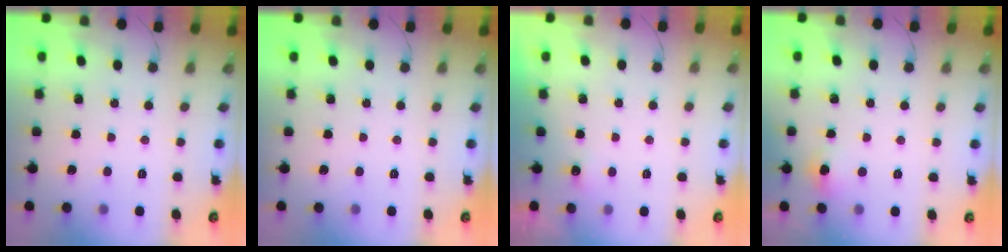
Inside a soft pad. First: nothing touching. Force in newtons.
{"total": 0.0}
{"total": 3.2, "press": 1.2, "slide": 3.0}
{"total": 10.5, "press": 5.0, "slide": 9.3}